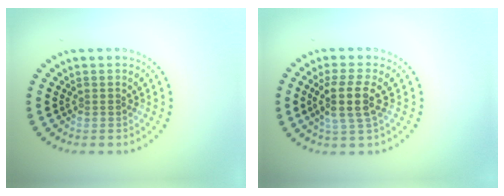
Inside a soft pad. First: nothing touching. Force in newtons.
{"total": 3.3, "press": 2.9, "slide": 1.6}